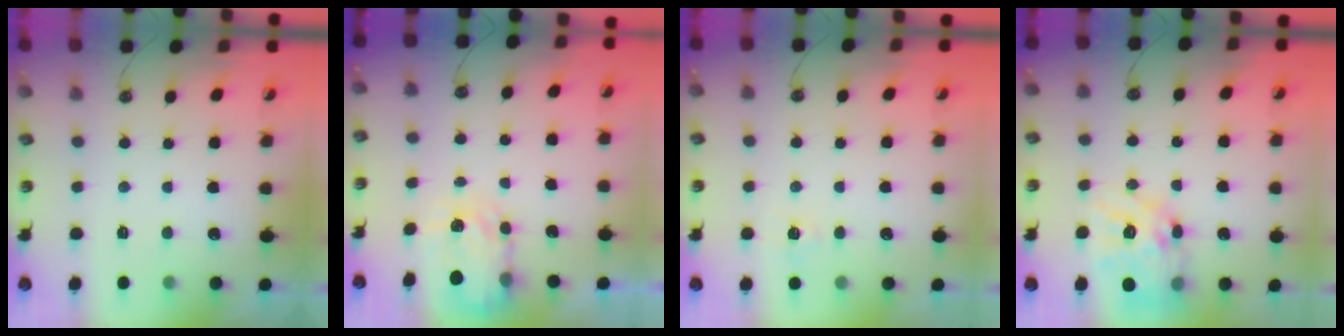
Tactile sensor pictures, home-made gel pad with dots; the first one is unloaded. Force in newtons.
{"total": 4.5, "press": 4.5, "slide": 0.3}
{"total": 5.7, "press": 5.7, "slide": 0.5}
{"total": 18.0, "press": 18.0, "slide": 1.5}